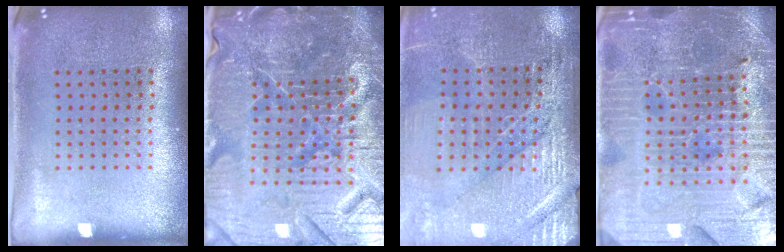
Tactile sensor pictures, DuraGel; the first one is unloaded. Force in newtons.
{"total": 7.2, "press": 6.4, "slide": 3.3}
{"total": 3.3, "press": 3.3, "slide": 0.0}
{"total": 5.0, "press": 4.7, "slide": 1.7}